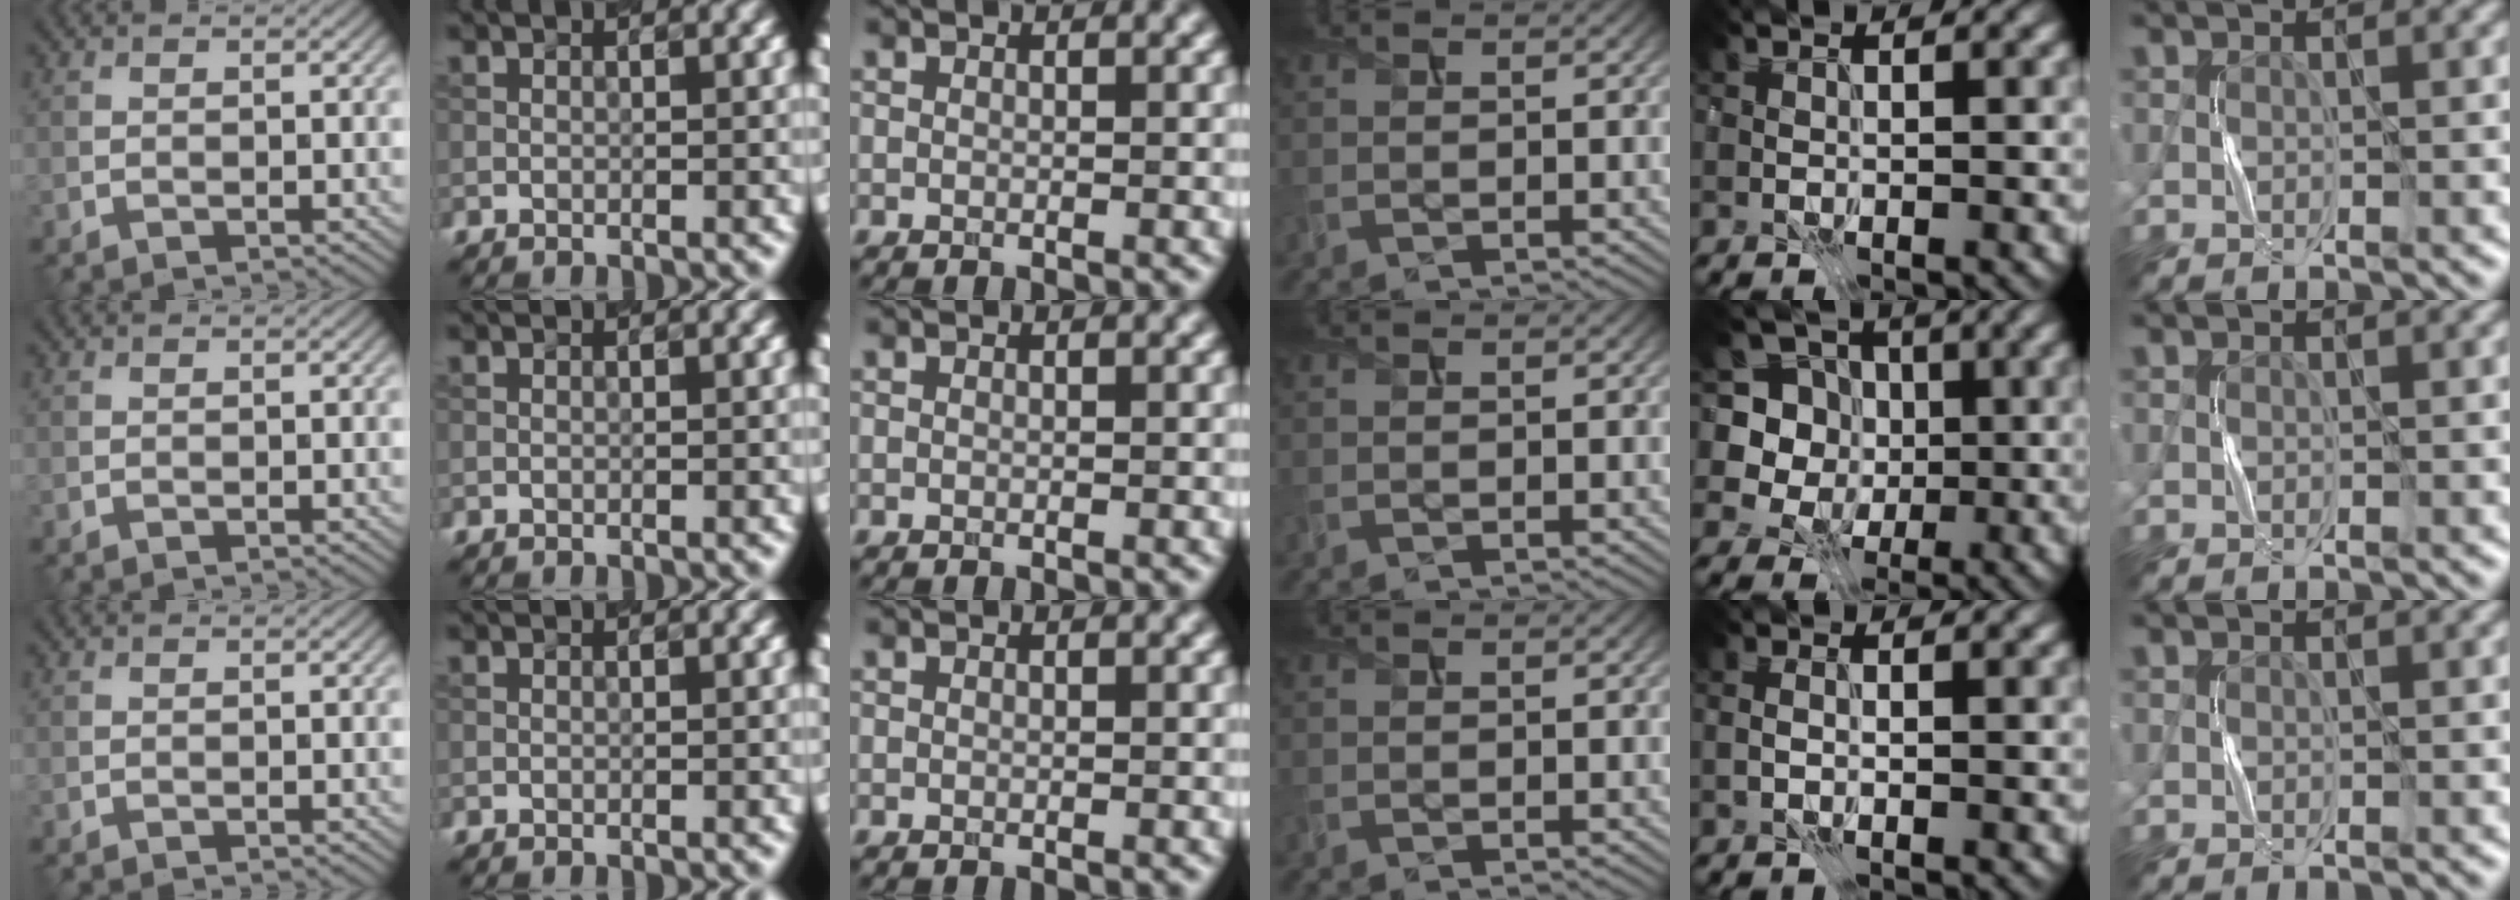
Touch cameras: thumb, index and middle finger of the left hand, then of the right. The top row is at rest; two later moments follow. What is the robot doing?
{"motion": "press", "object": "sticky note"}